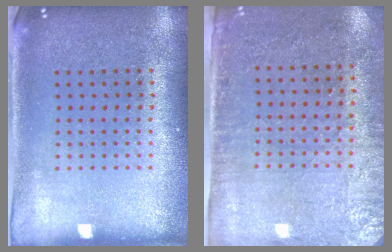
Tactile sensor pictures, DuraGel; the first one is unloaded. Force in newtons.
{"total": 2.8, "press": 2.4, "slide": 1.4}